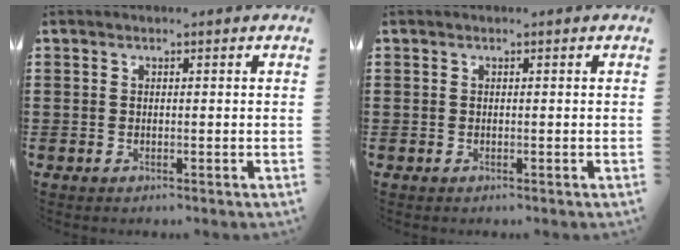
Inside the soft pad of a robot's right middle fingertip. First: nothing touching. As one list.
[{"total": 0.0}]